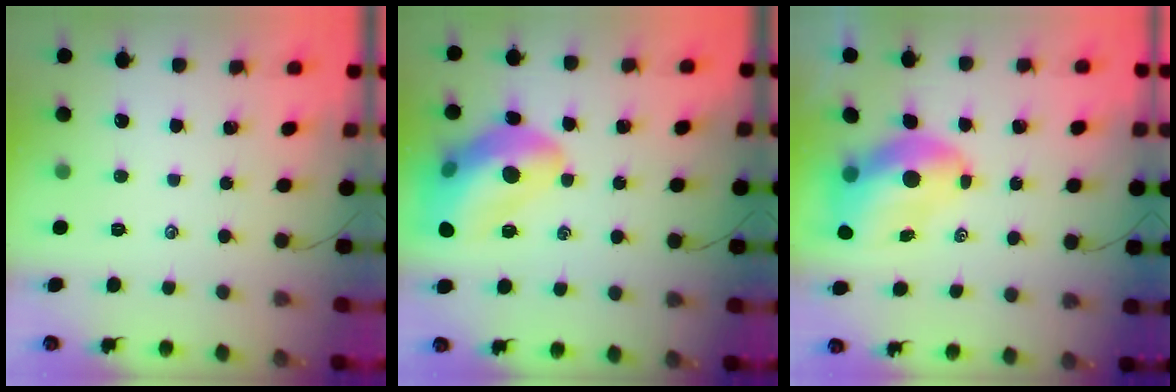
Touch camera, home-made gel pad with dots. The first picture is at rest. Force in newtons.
{"total": 19.4, "press": 19.2, "slide": 3.1}
{"total": 8.8, "press": 8.5, "slide": 2.4}